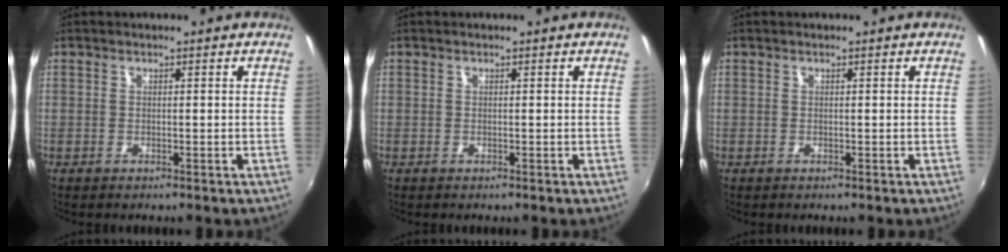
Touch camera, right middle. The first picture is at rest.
{"total": 0.0}
{"total": 0.0}